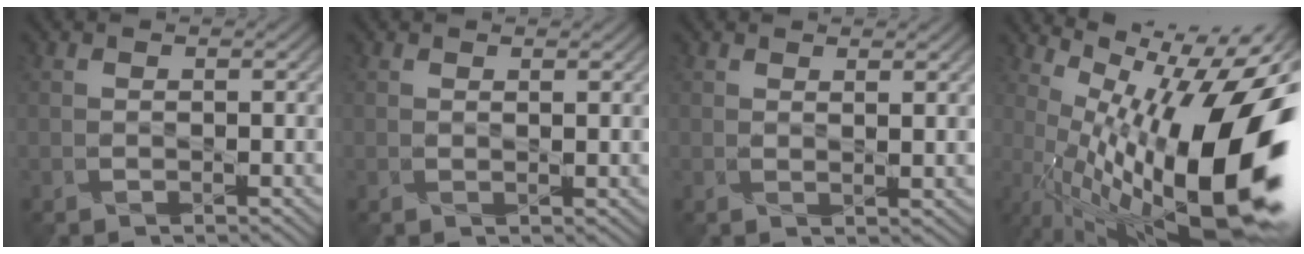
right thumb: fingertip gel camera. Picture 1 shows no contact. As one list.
[{"total": 1.0, "force": [1.0, -0.1, 0.3], "torque": [-0.008, 0.002, 0.020]}, {"total": 1.6, "force": [1.5, 0.0, 0.7], "torque": [-0.015, -0.001, 0.031]}, {"total": 18.3, "force": [-1.2, 5.9, 17.3], "torque": [-0.242, -0.002, -0.013]}]